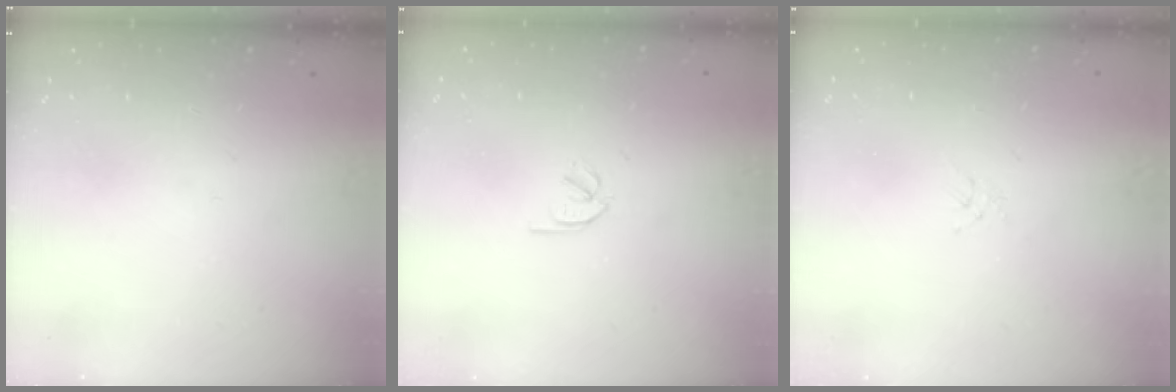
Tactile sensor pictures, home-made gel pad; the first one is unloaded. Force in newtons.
{"total": 1.8, "press": 1.7, "slide": 0.5}
{"total": 1.3, "press": 1.2, "slide": 0.3}